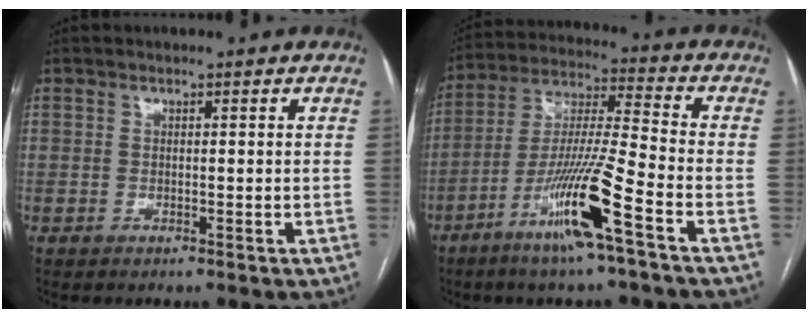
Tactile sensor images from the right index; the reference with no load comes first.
{"total": 13.7, "force": [-7.1, -0.8, 11.7], "torque": [-0.232, -0.018, -0.135]}